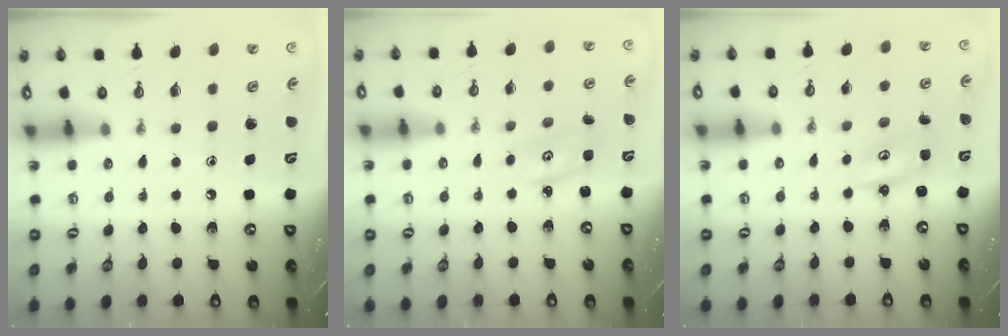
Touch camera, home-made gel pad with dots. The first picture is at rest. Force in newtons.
{"total": 2.1, "press": 2.1, "slide": 0.2}
{"total": 2.6, "press": 2.6, "slide": 0.3}